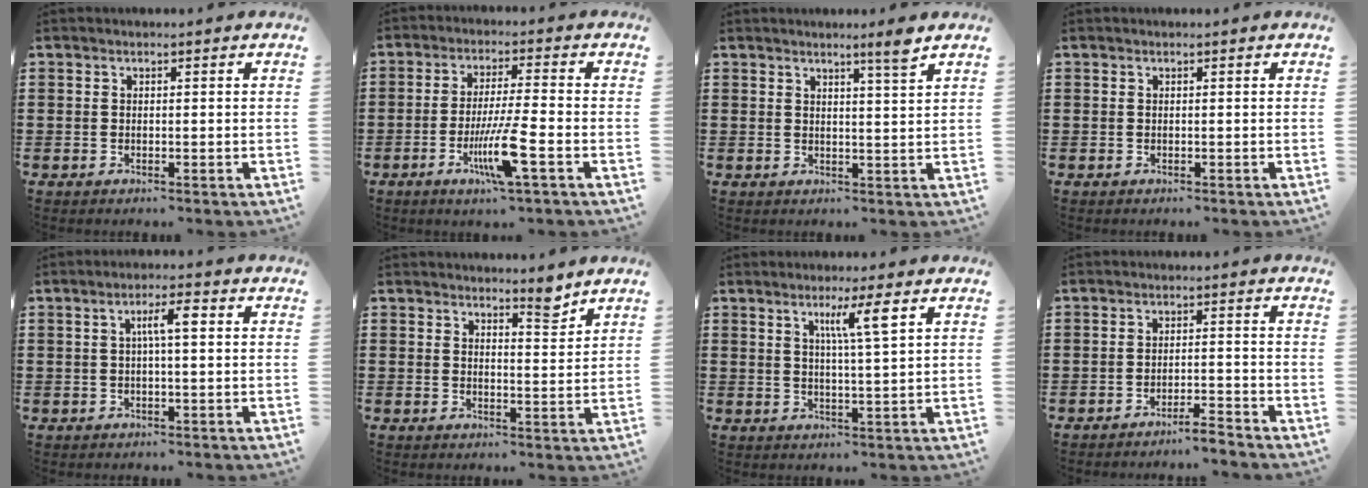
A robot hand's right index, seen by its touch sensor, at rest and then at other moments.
{"total": 8.6, "force": [-3.4, 0.5, 7.8], "torque": [-0.160, -0.019, -0.067]}
{"total": 3.6, "force": [2.7, -0.6, 2.2], "torque": [-0.040, -0.006, 0.045]}
{"total": 0.0}
{"total": 4.0, "force": [0.5, 0.7, 3.9], "torque": [-0.073, 0.007, 0.004]}
{"total": 4.2, "force": [3.8, 0.8, 1.7], "torque": [-0.032, -0.011, 0.066]}
{"total": 5.4, "force": [2.5, -0.1, 4.8], "torque": [-0.094, -0.003, 0.035]}
{"total": 2.9, "force": [-2.7, -0.3, 0.8], "torque": [-0.017, -0.001, -0.056]}